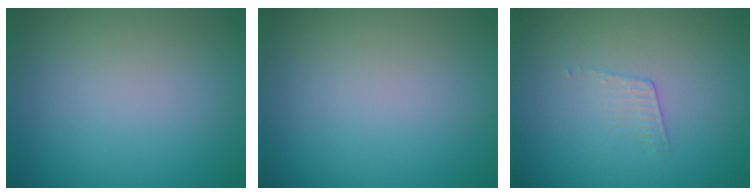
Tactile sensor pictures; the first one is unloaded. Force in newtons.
{"total": 0.0}
{"total": 1.1, "press": 0.2, "slide": 1.1}